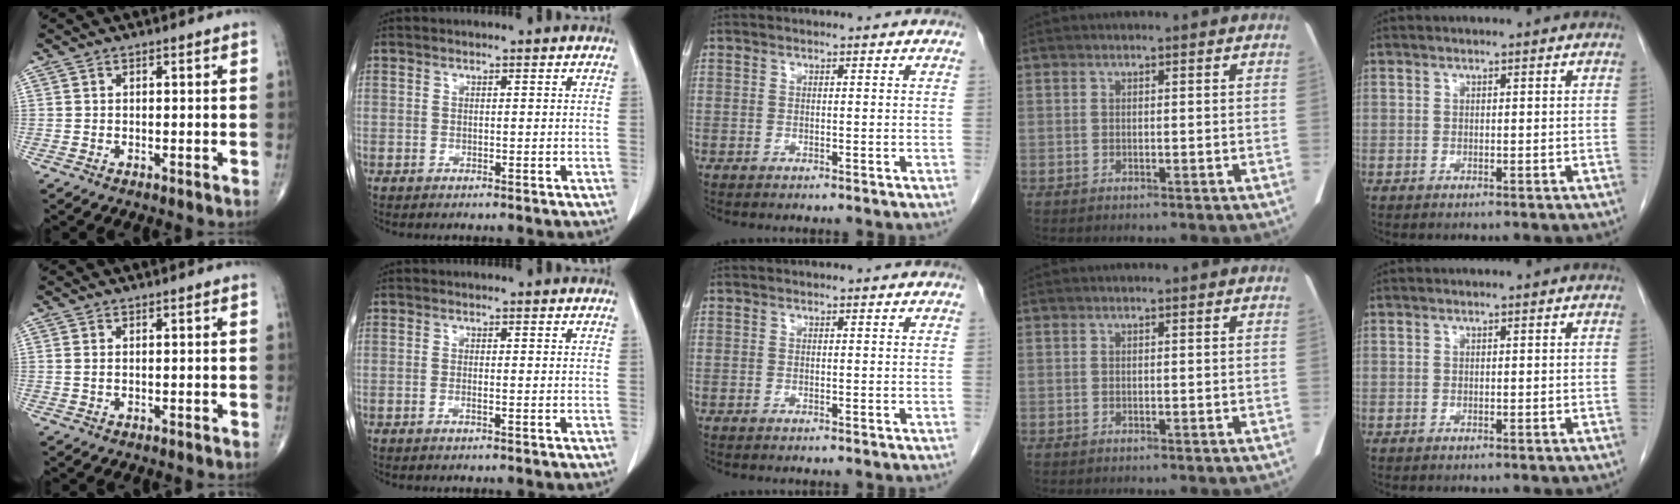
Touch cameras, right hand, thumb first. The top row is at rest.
{"thumb": {"total": 0.5, "force": [0.1, 0.2, 0.5], "torque": [-0.016, 0.001, 0.007]}, "index": {"total": 0.7, "force": [-0.2, 0.0, 0.6], "torque": [-0.012, 0.001, -0.001]}}